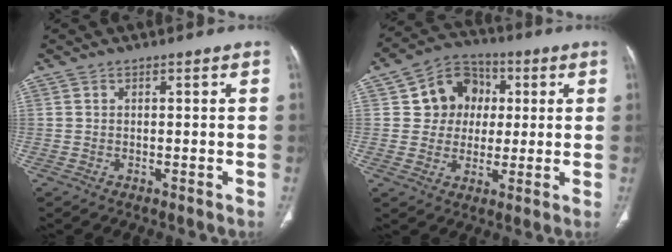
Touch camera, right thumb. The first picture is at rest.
{"total": 10.6, "force": [2.1, 9.5, 4.2], "torque": [-0.016, 0.006, 0.027]}